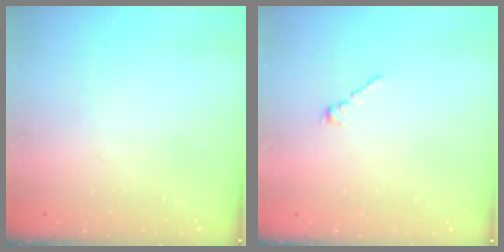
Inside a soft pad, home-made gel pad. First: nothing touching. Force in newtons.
{"total": 1.2, "press": 1.1, "slide": 0.5}